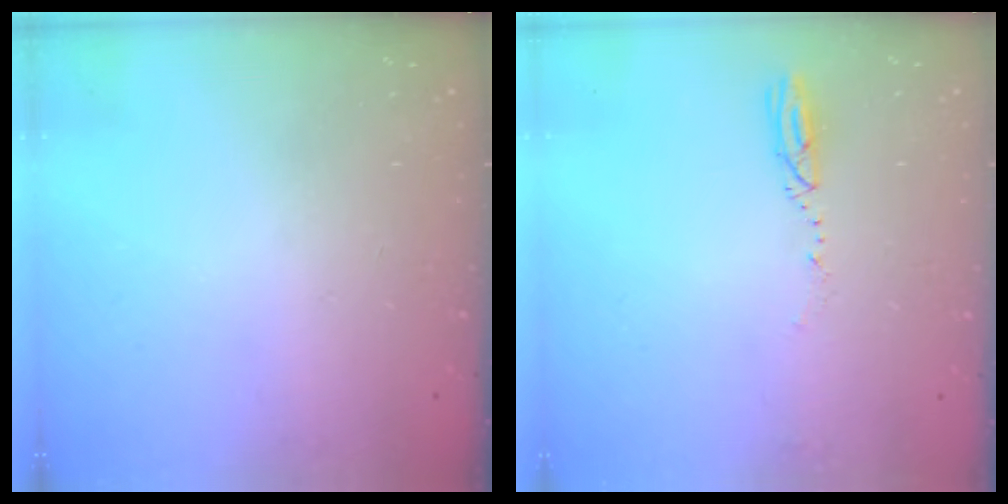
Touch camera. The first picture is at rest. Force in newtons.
{"total": 3.4, "press": 3.1, "slide": 1.3}